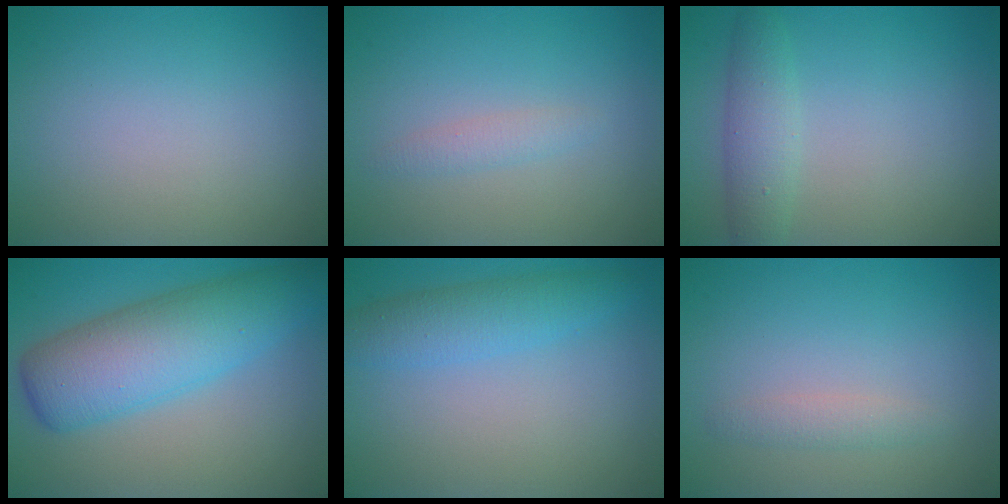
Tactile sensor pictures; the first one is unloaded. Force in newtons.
{"total": 1.2, "press": 1.2, "slide": 0.0}
{"total": 2.8, "press": 2.8, "slide": 0.0}
{"total": 7.9, "press": 7.9, "slide": 0.2}
{"total": 3.3, "press": 3.3, "slide": 0.1}
{"total": 1.3, "press": 1.3, "slide": 0.0}